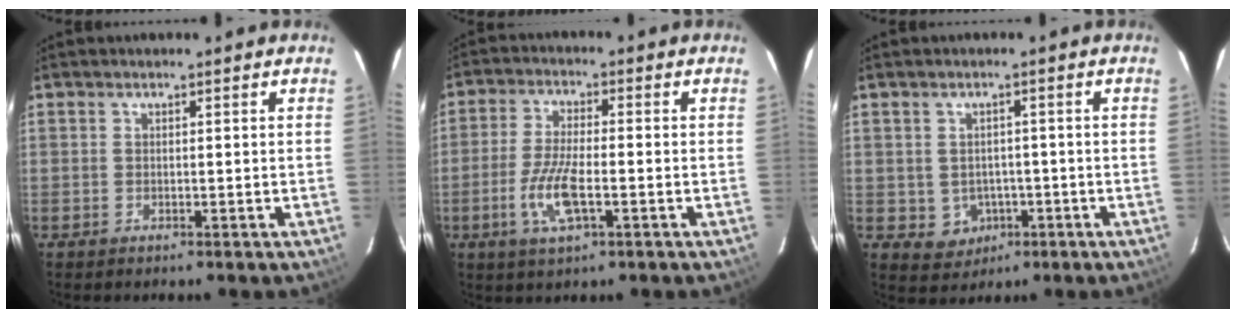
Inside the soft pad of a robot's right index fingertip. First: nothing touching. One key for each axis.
{"total": 8.2, "fx": -2.9, "fy": 2.3, "fz": 7.3, "tx": -0.157, "ty": -0.006, "tz": -0.057}
{"total": 4.8, "fx": -1.1, "fy": 4.6, "fz": 0.9, "tx": -0.029, "ty": 0.012, "tz": 0.001}